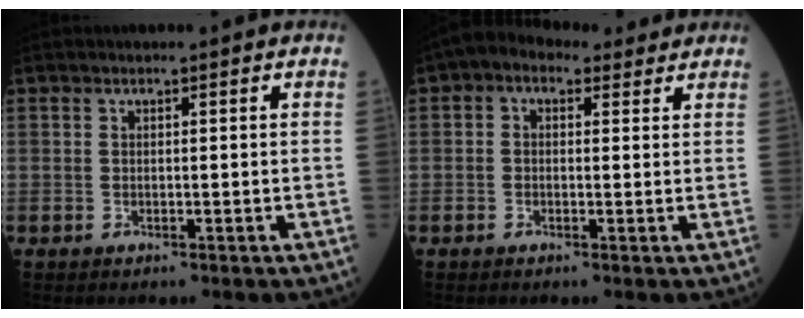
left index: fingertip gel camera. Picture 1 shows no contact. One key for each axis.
{"total": 5.7, "fx": 3.4, "fy": 3.5, "fz": 3.0, "tx": -0.047, "ty": 0.038, "tz": 0.050}